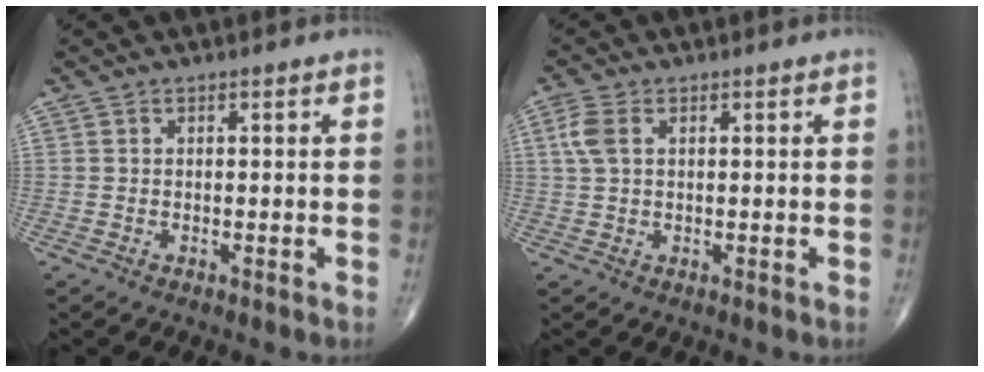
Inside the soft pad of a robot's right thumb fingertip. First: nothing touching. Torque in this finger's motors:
{"motor_torque": [-0.36, 0.38, 0.06, 0.00, 0.00]}